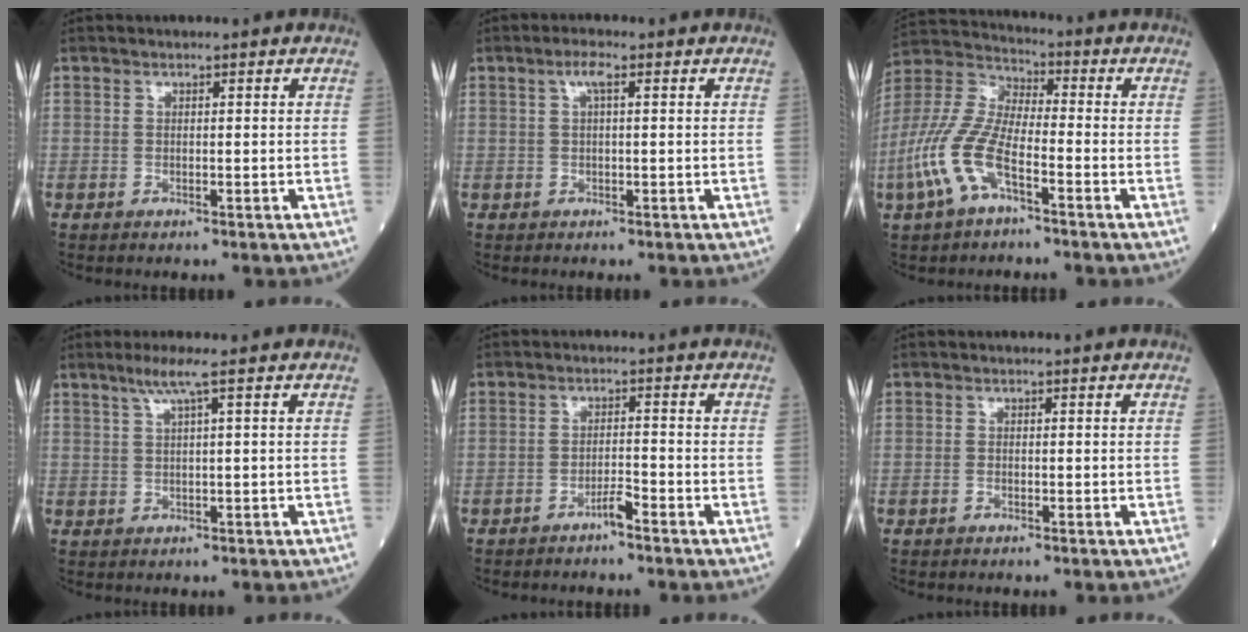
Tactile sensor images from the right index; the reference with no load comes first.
{"total": 2.2, "force": [0.8, 0.4, 1.9], "torque": [-0.042, 0.010, 0.015]}
{"total": 11.6, "force": [-5.0, 4.1, 9.6], "torque": [-0.234, 0.003, -0.105]}
{"total": 3.1, "force": [1.7, -0.7, 2.5], "torque": [-0.059, 0.003, 0.038]}
{"total": 2.3, "force": [-1.8, 0.0, 1.3], "torque": [-0.022, 0.001, -0.034]}
{"total": 0.0}